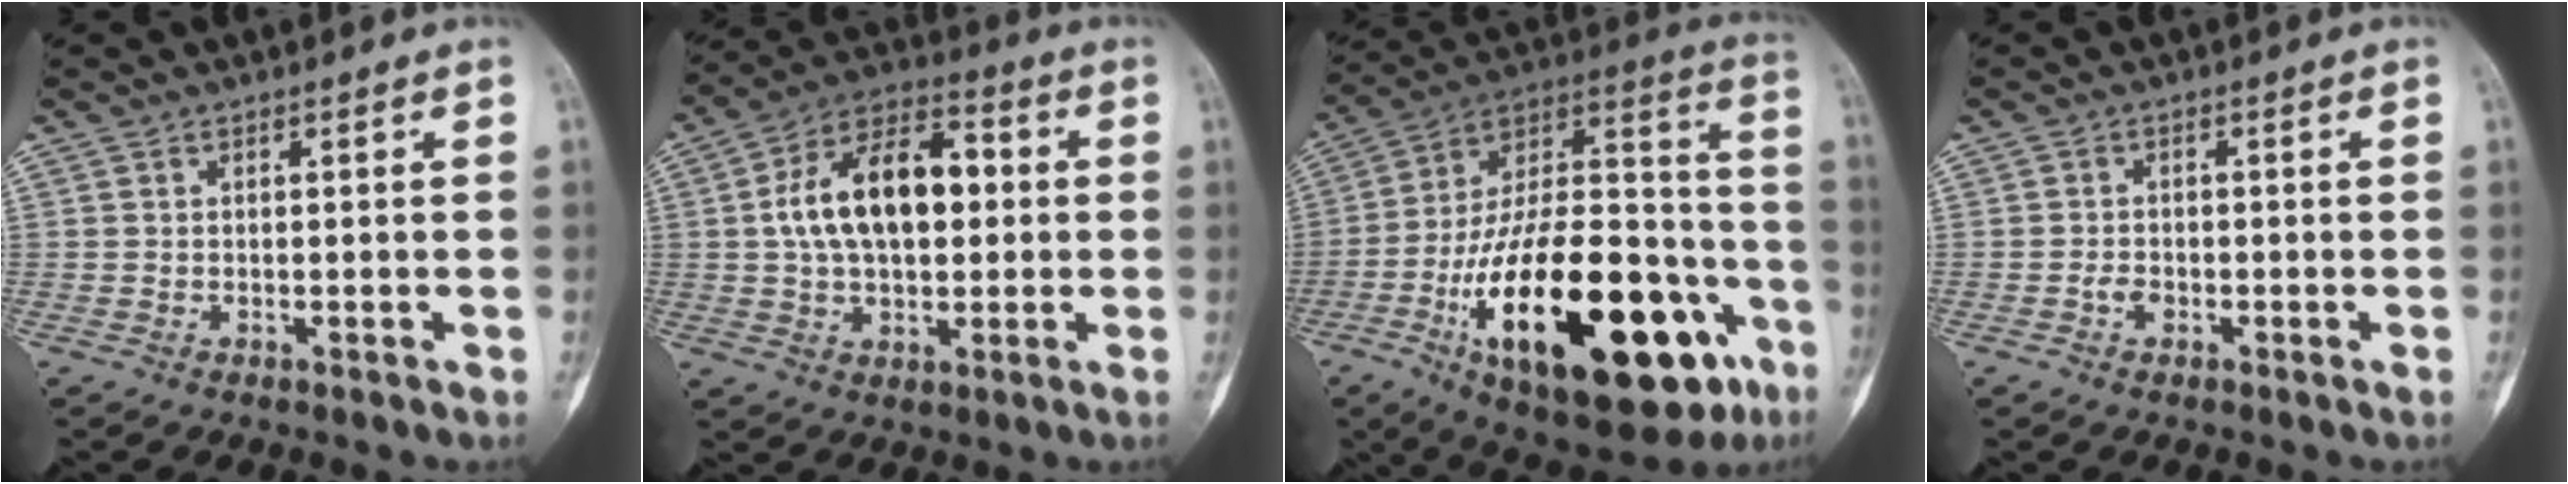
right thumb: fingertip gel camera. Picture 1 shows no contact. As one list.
[{"total": 16.6, "force": [1.6, 9.4, 13.6], "torque": [-0.221, 0.028, 0.020]}, {"total": 37.8, "force": [-14.6, 15.6, 31.2], "torque": [-0.484, 0.056, -0.218]}, {"total": 1.8, "force": [-0.8, 1.1, 1.1], "torque": [-0.020, 0.005, -0.017]}]